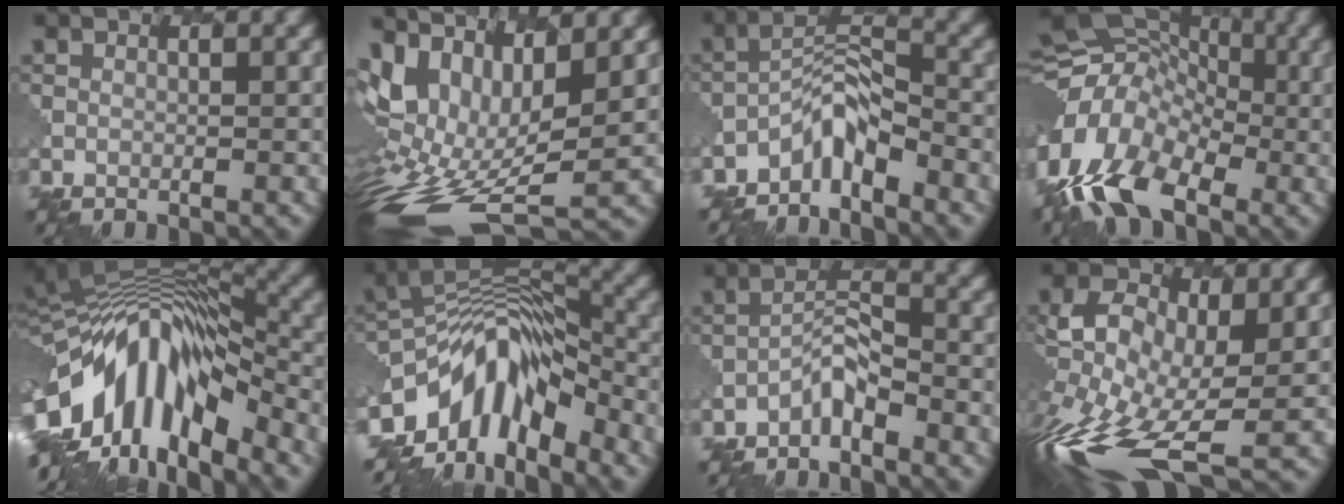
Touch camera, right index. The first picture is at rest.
{"total": 14.0, "force": [-0.1, 7.6, 11.7], "torque": [-0.236, -0.005, 0.036]}
{"total": 4.2, "force": [-3.1, 1.3, 2.4], "torque": [-0.036, 0.008, -0.067]}
{"total": 12.0, "force": [-5.2, 7.6, 7.7], "torque": [-0.150, 0.003, -0.113]}
{"total": 14.7, "force": [-4.4, 7.3, 12.0], "torque": [-0.200, 0.024, -0.084]}
{"total": 10.0, "force": [-5.7, 4.8, 6.6], "torque": [-0.094, 0.006, -0.113]}
{"total": 2.7, "force": [-2.0, 0.7, 1.6], "torque": [-0.031, 0.012, -0.041]}
{"total": 14.5, "force": [-3.7, 7.5, 11.8], "torque": [-0.262, -0.019, -0.066]}